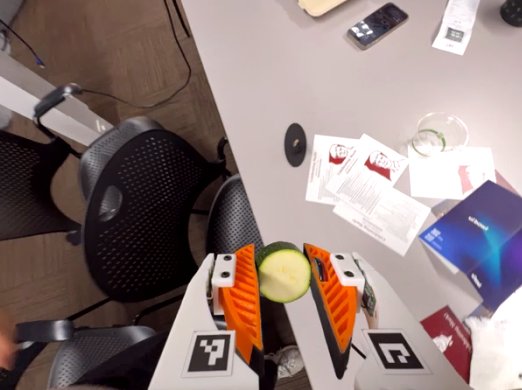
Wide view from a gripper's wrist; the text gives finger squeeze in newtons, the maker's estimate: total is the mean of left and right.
{"total": 10.3, "left": 10.4, "right": 10.2}